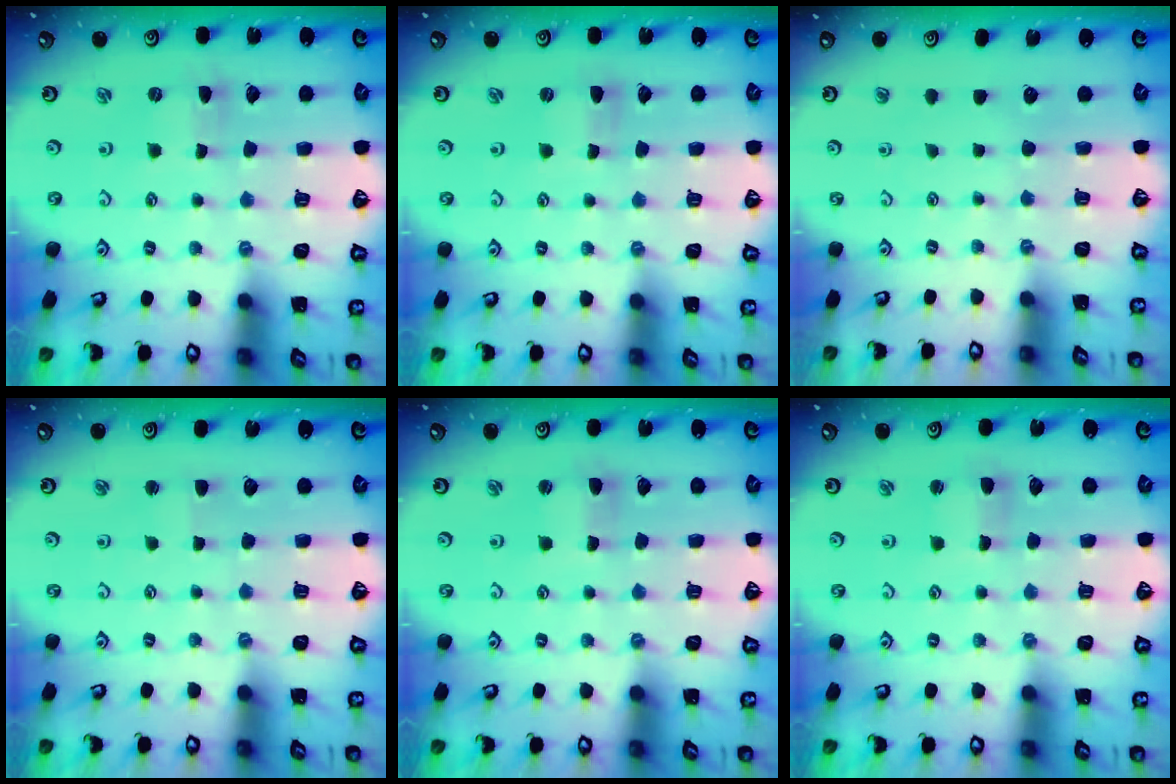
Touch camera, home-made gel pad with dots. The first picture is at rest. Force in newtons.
{"total": 0.0}
{"total": 0.0}
{"total": 1.3, "press": 1.3, "slide": 0.2}
{"total": 1.4, "press": 1.4, "slide": 0.3}
{"total": 1.5, "press": 1.5, "slide": 0.3}